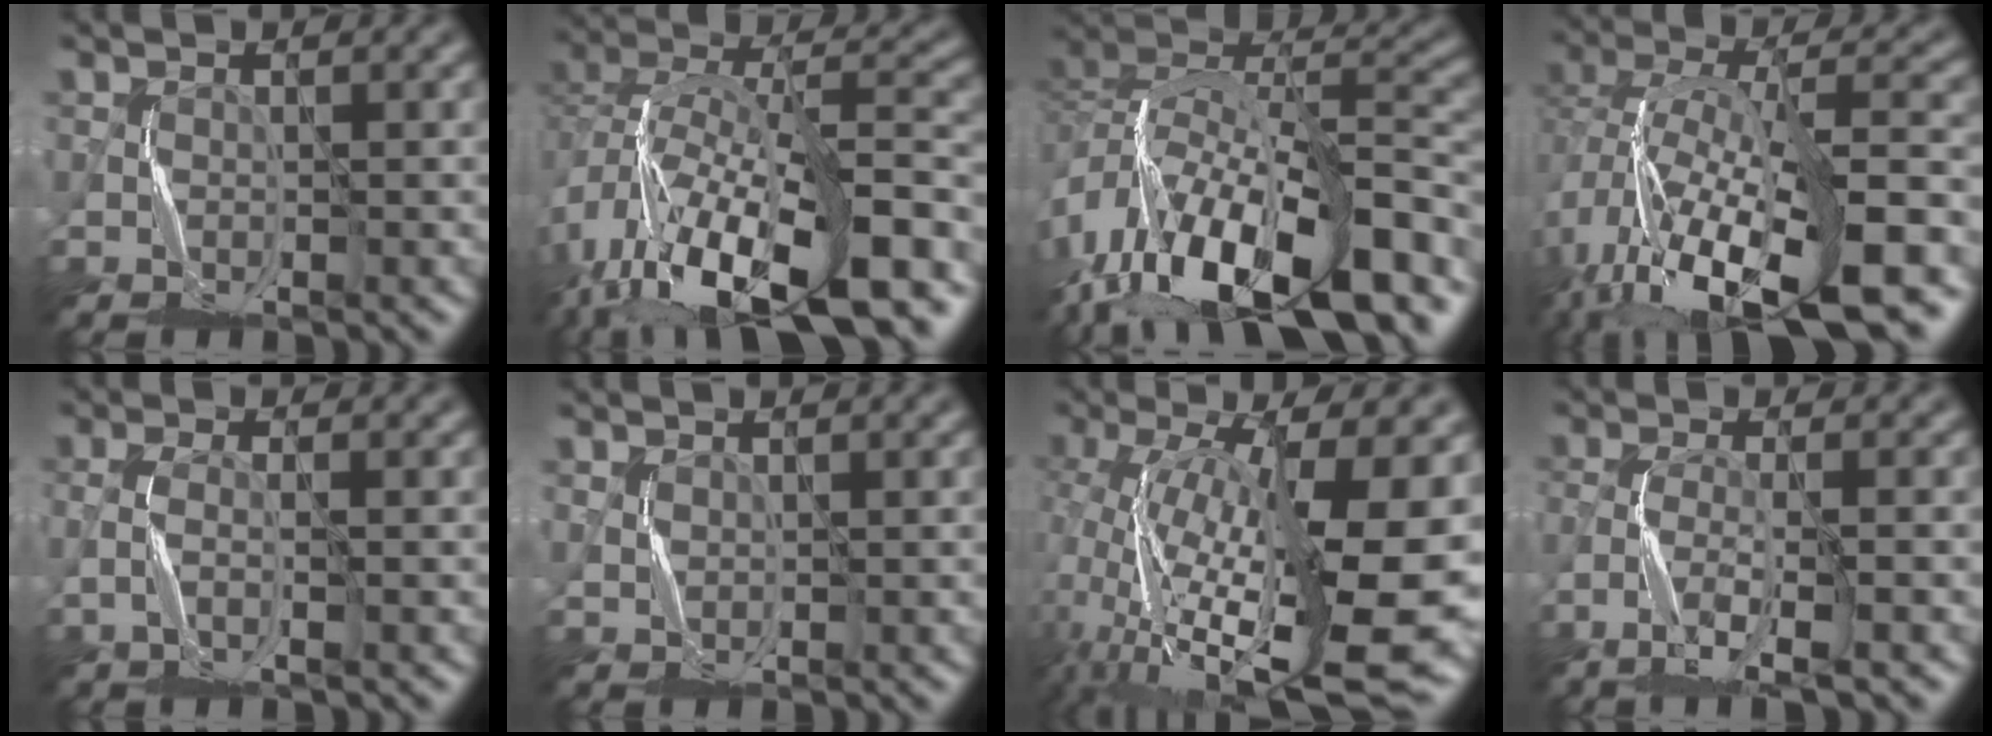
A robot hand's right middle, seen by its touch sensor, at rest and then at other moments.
{"total": 15.9, "force": [-9.1, 6.8, 11.1], "torque": [-0.204, 0.010, -0.151]}
{"total": 15.9, "force": [-9.1, 6.9, 11.0], "torque": [-0.210, 0.029, -0.159]}
{"total": 15.3, "force": [-7.7, 6.0, 11.8], "torque": [-0.213, 0.009, -0.122]}
{"total": 1.6, "force": [-0.5, 0.3, 1.5], "torque": [-0.040, 0.004, -0.015]}
{"total": 0.9, "force": [0.7, 0.5, -0.1], "torque": [-0.003, -0.002, 0.020]}
{"total": 16.6, "force": [-1.1, 5.7, 15.5], "torque": [-0.263, -0.025, -0.001]}
{"total": 3.4, "force": [-2.3, 0.3, 2.5], "torque": [-0.059, -0.002, -0.051]}